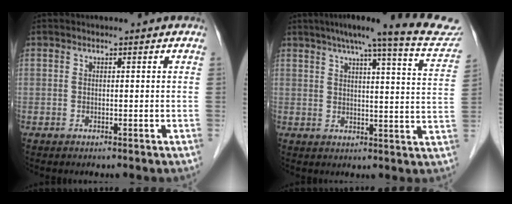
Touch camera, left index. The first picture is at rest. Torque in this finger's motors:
{"motor_torque": [0.85, -0.72, 0.17, 0.00]}